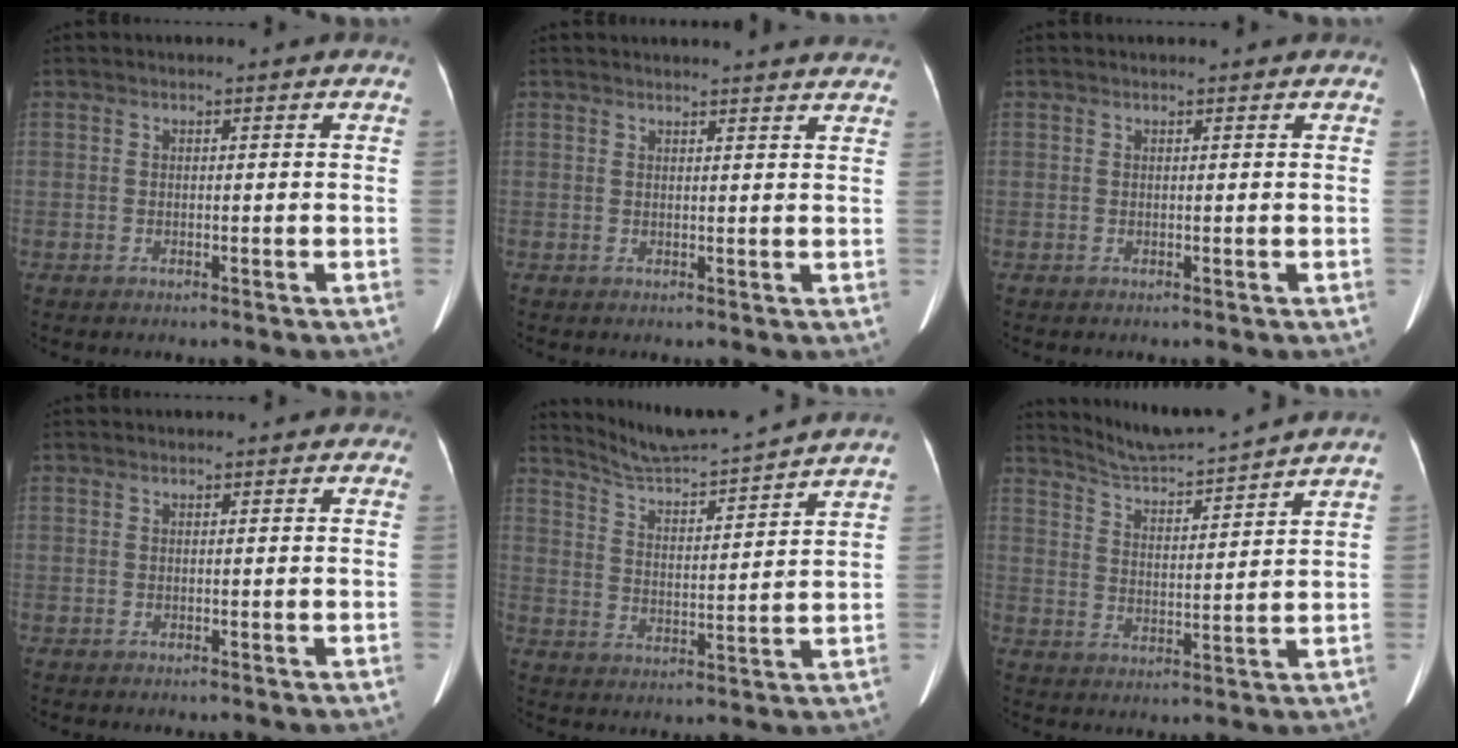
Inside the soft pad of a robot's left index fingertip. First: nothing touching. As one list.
[{"total": 11.2, "force": [10.8, 0.7, 3.0], "torque": [-0.024, 0.002, 0.107]}, {"total": 1.5, "force": [1.3, 0.5, 0.6], "torque": [-0.009, 0.020, 0.015]}, {"total": 2.0, "force": [1.6, 1.0, 0.8], "torque": [-0.001, 0.020, 0.011]}, {"total": 13.2, "force": [12.6, -1.6, 3.6], "torque": [-0.072, -0.003, 0.195]}, {"total": 10.9, "force": [10.5, -1.4, 2.7], "torque": [-0.057, 0.003, 0.170]}]